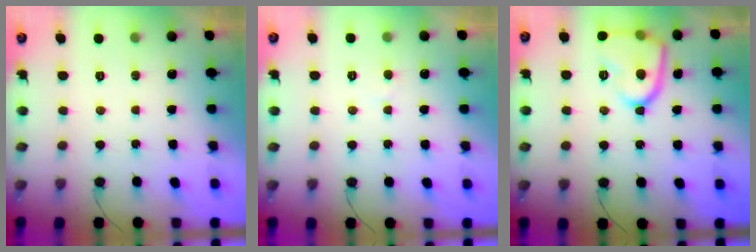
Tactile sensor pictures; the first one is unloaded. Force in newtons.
{"total": 2.7, "press": 2.7, "slide": 0.2}
{"total": 13.1, "press": 13.0, "slide": 0.8}